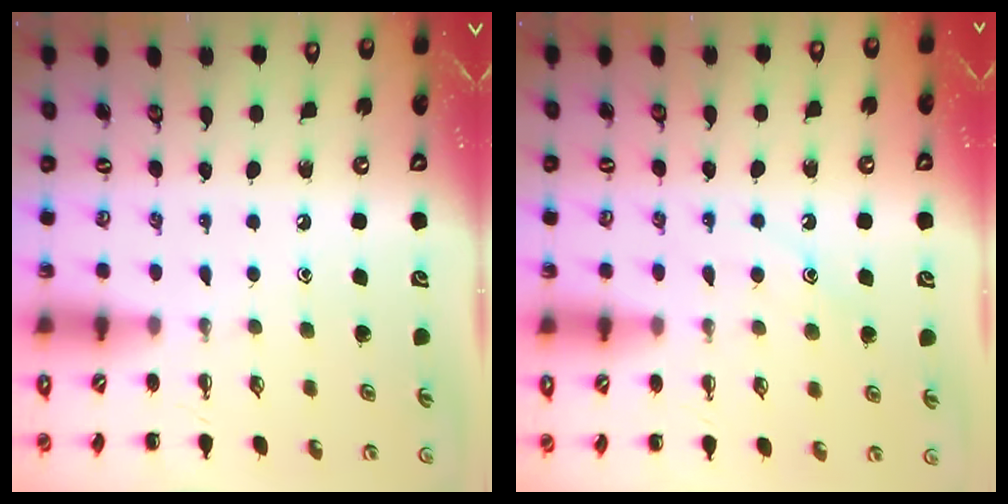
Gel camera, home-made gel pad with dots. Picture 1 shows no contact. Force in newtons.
{"total": 9.9, "press": 9.8, "slide": 1.1}